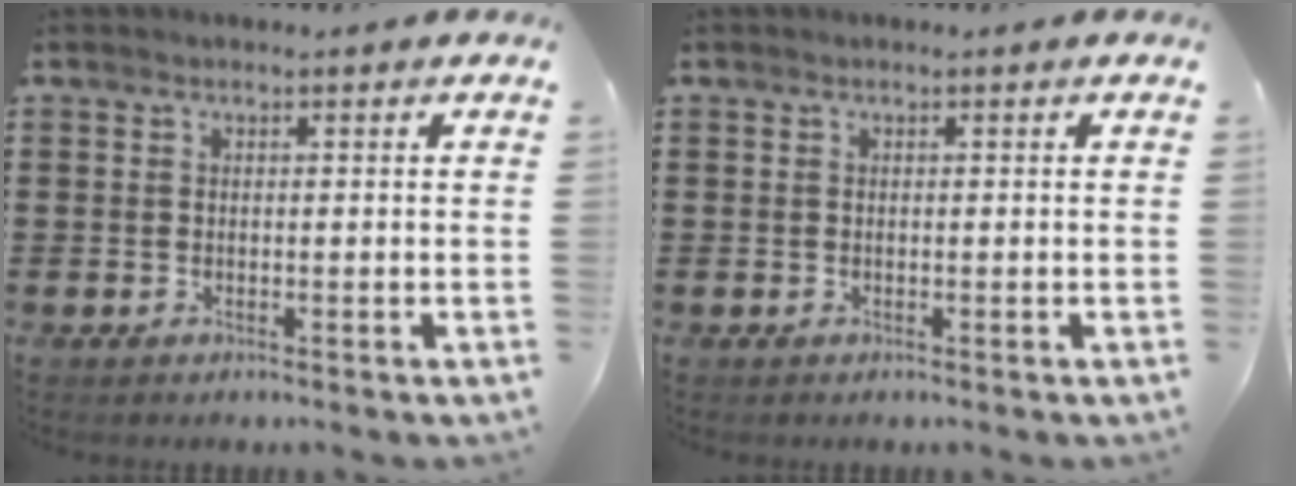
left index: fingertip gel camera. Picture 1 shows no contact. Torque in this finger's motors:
{"motor_torque": [0.00, 0.00, 0.00, 0.00]}